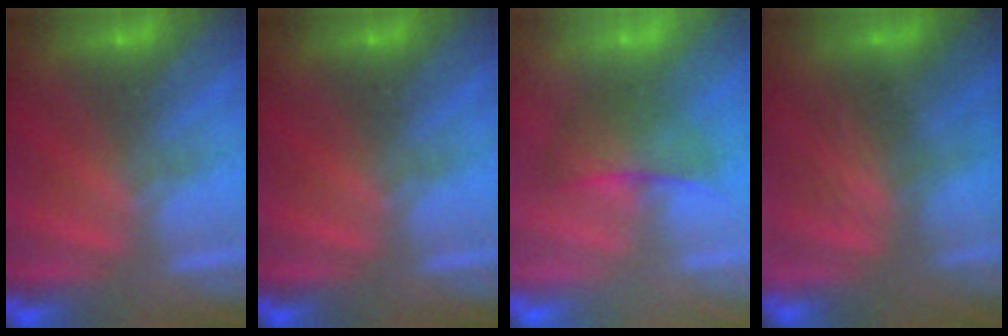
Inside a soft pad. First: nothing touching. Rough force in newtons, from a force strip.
{"total": 0.0}
{"total": 2.3}
{"total": 2.0}